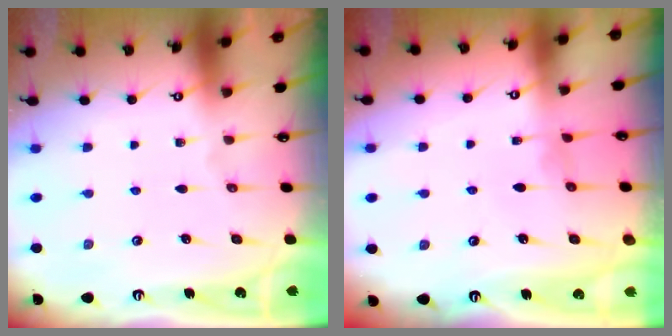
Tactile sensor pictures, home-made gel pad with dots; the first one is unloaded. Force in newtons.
{"total": 1.7, "press": 1.6, "slide": 0.3}